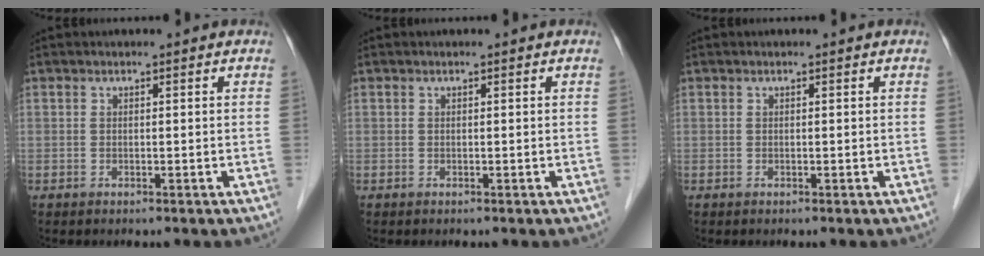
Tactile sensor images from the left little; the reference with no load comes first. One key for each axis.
{"total": 0.0}
{"total": 0.0}